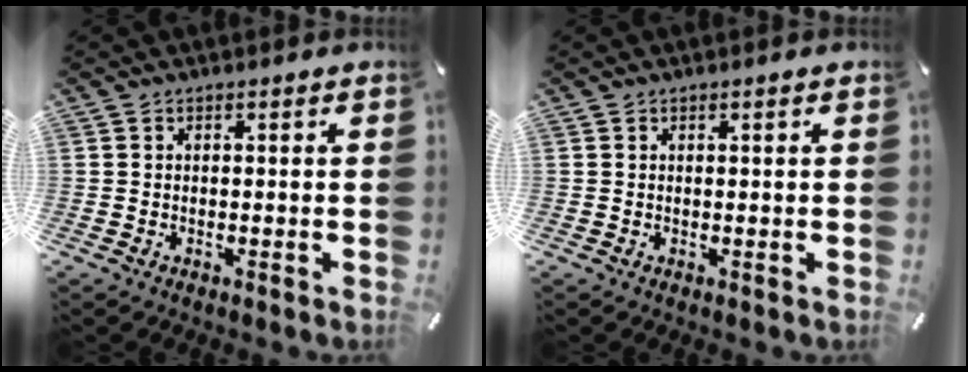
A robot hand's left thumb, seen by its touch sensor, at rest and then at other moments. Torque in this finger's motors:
{"motor_torque": [-0.31, -0.21, -0.01, 0.06, -0.01]}